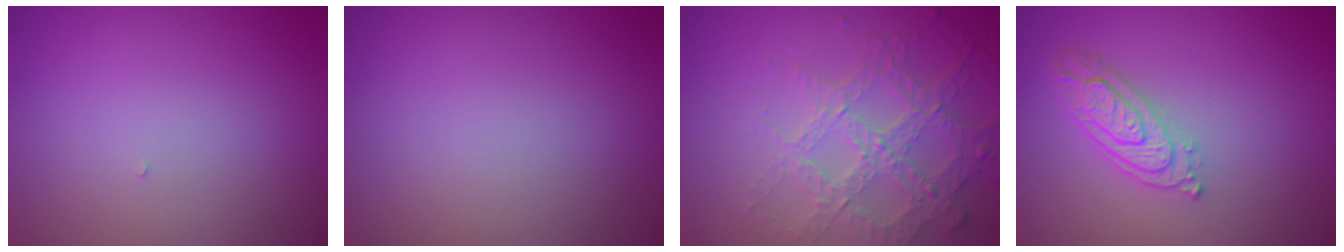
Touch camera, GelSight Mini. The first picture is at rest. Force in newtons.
{"total": 0.0}
{"total": 3.7, "press": 3.6, "slide": 0.7}
{"total": 3.4, "press": 3.2, "slide": 1.0}